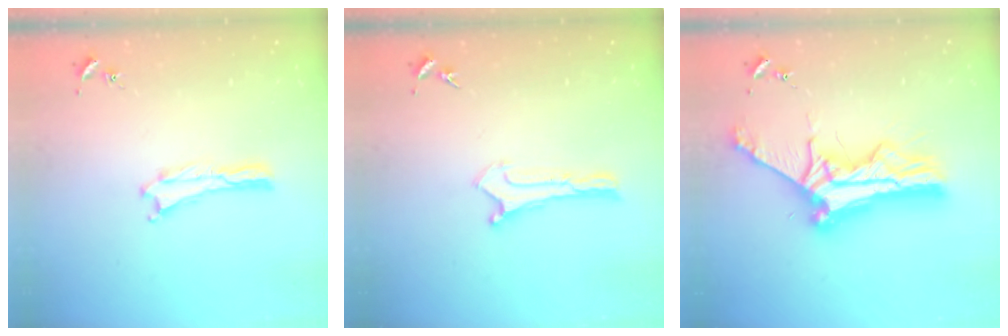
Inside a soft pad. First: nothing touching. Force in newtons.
{"total": 0.0}
{"total": 11.9, "press": 11.9, "slide": 1.0}